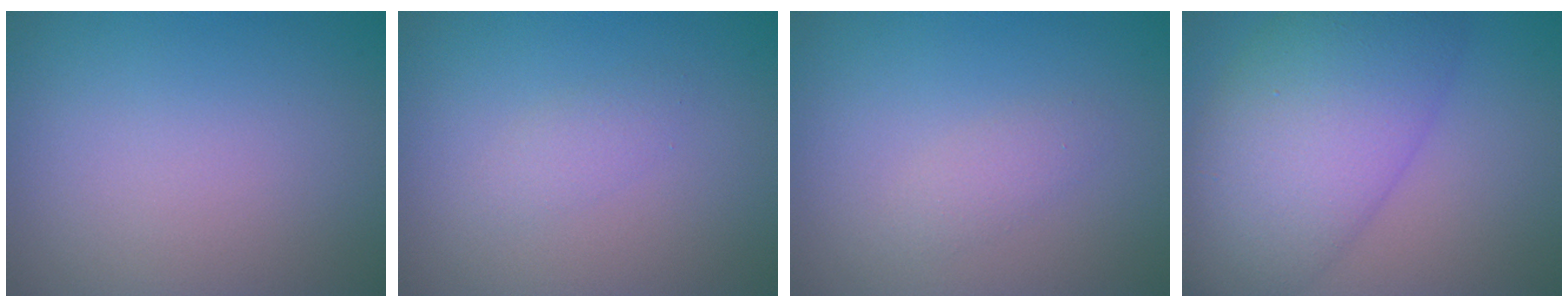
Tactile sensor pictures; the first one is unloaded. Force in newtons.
{"total": 1.1, "press": 1.1, "slide": 0.1}
{"total": 1.2, "press": 1.2, "slide": 0.1}
{"total": 9.7, "press": 9.7, "slide": 0.3}